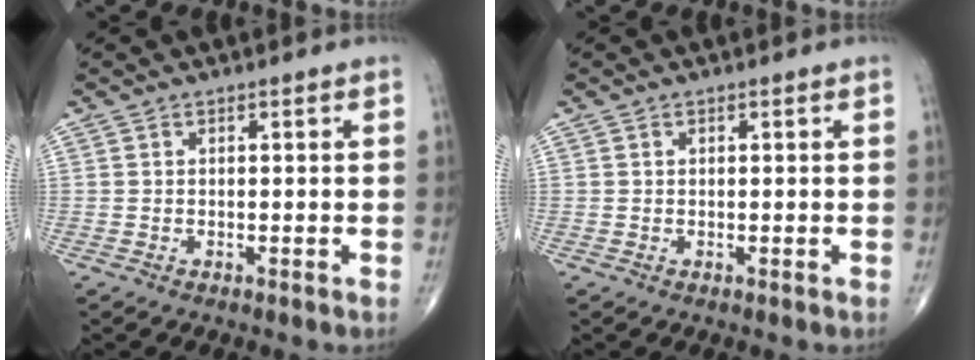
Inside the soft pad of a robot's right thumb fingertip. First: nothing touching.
{"total": 0.0}